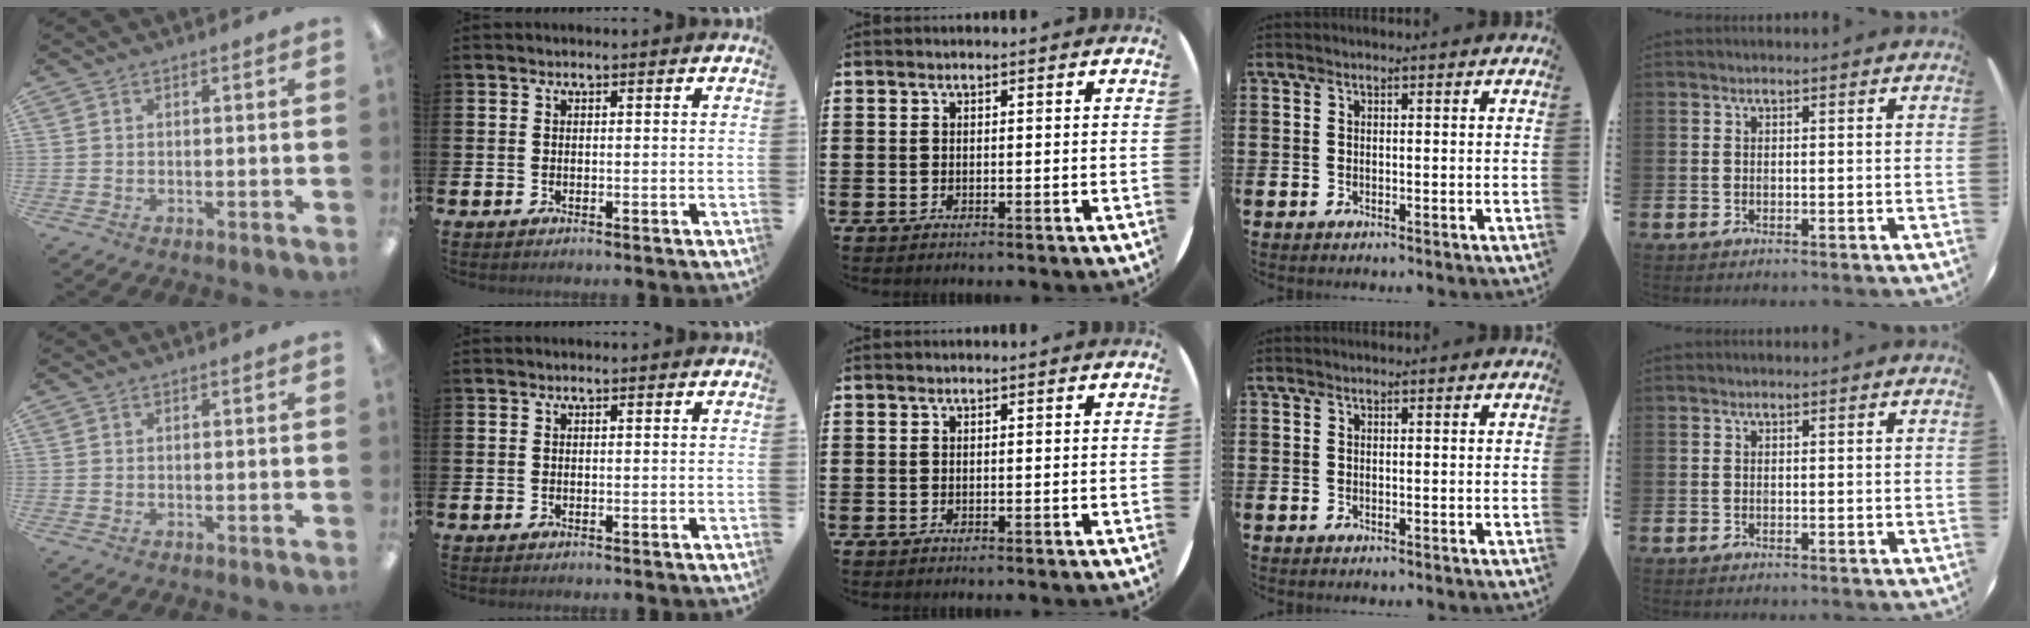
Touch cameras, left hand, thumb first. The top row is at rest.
{}